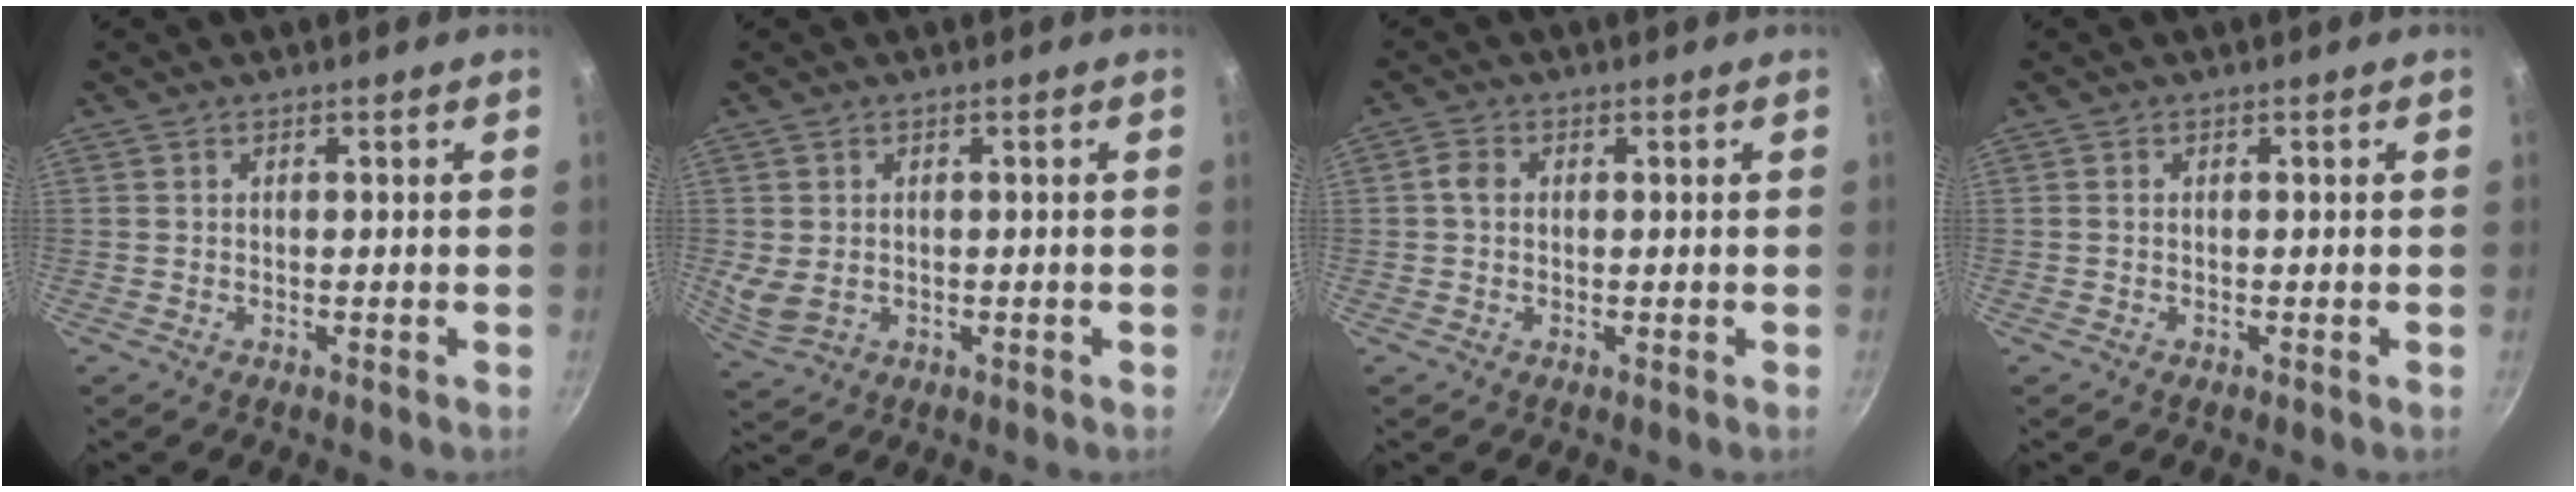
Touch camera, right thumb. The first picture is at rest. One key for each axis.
{"total": 4.2, "fx": 0.0, "fy": 3.2, "fz": 2.8, "tx": -0.056, "ty": -0.009, "tz": 0.013}
{"total": 2.2, "fx": 0.2, "fy": 1.8, "fz": 1.3, "tx": -0.019, "ty": 0.006, "tz": 0.000}
{"total": 0.5, "fx": 0.1, "fy": 0.4, "fz": 0.4, "tx": -0.007, "ty": 0.003, "tz": 0.000}